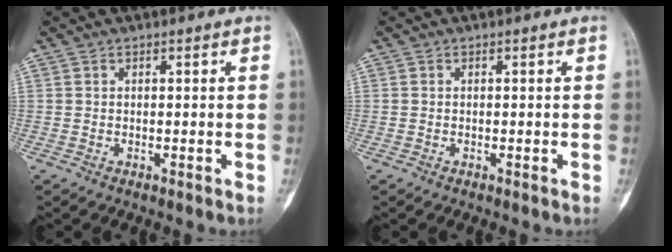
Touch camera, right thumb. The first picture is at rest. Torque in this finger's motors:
{"motor_torque": [0.00, 0.00, 0.07, 0.00, 0.01]}